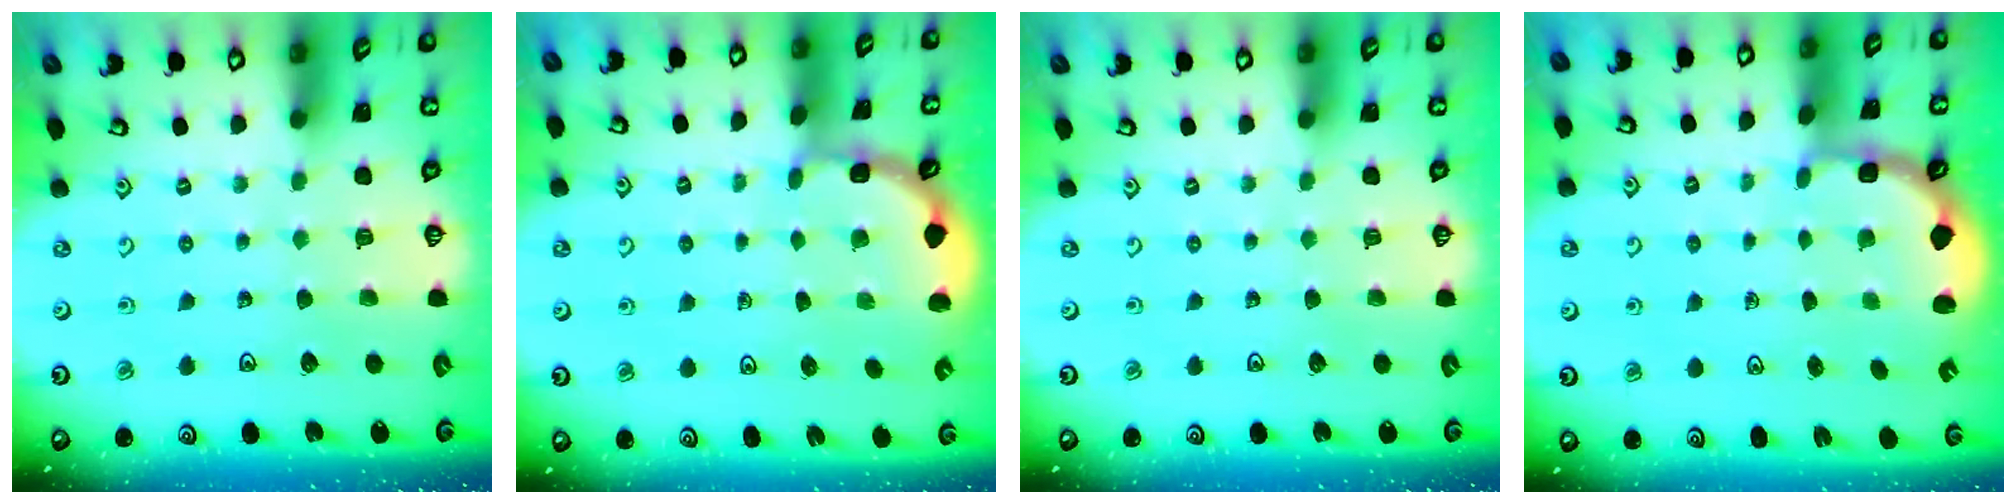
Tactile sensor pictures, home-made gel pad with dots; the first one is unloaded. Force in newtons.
{"total": 2.0, "press": 2.0, "slide": 0.1}
{"total": 0.0}
{"total": 2.9, "press": 1.8, "slide": 2.3}